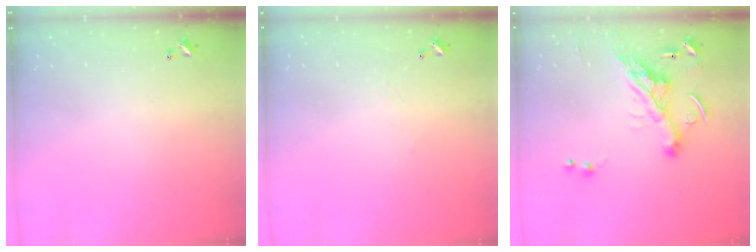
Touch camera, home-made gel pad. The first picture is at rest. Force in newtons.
{"total": 1.7, "press": 1.7, "slide": 0.4}
{"total": 8.5, "press": 8.4, "slide": 1.3}